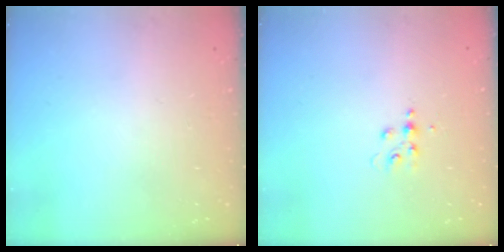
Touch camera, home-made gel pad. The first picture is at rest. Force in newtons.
{"total": 4.2, "press": 4.1, "slide": 0.5}